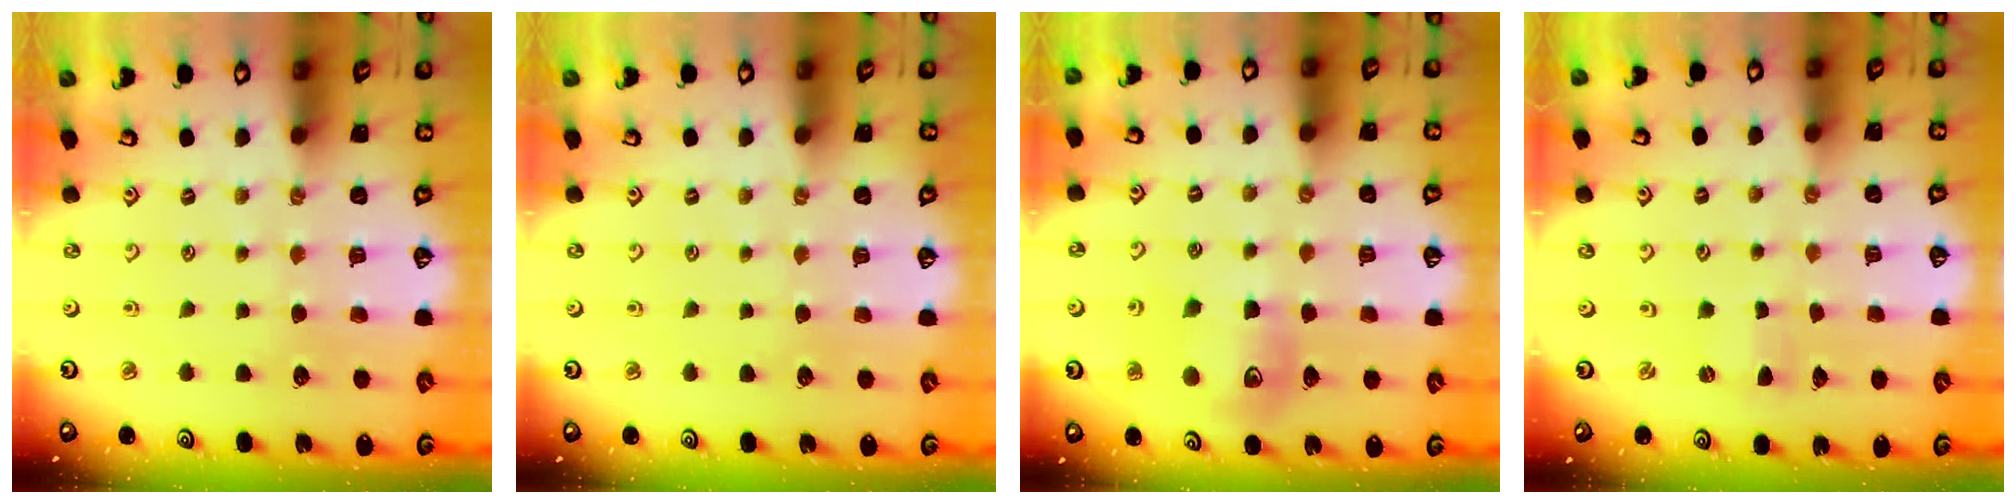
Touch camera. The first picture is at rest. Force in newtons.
{"total": 0.0}
{"total": 10.8, "press": 10.8, "slide": 0.5}
{"total": 0.7, "press": 0.7, "slide": 0.1}